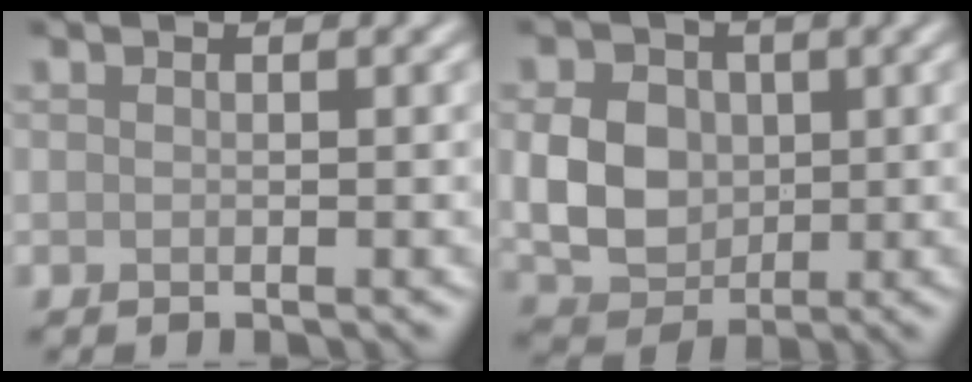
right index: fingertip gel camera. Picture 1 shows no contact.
{"total": 5.5, "force": [0.3, 4.4, 3.3], "torque": [-0.066, 0.000, 0.005]}